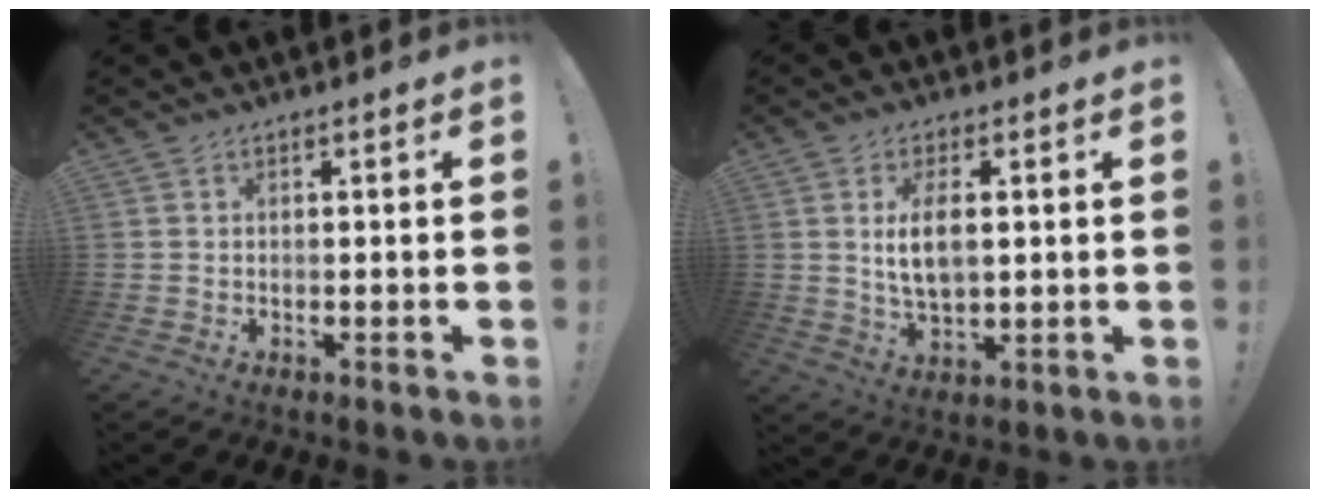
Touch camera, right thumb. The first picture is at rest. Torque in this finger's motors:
{"motor_torque": [0.40, -0.05, 0.42, 0.49, 0.23]}